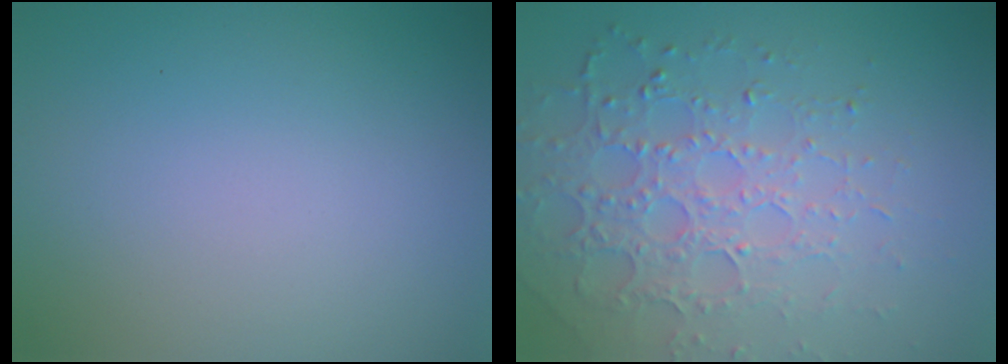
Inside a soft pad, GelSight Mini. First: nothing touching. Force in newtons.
{"total": 4.9, "press": 4.3, "slide": 2.3}